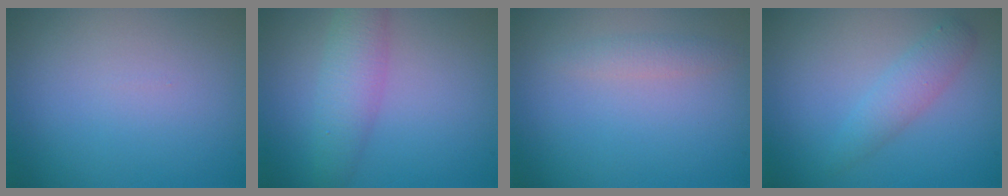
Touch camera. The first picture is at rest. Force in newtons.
{"total": 3.5, "press": 3.5, "slide": 0.1}
{"total": 1.2, "press": 1.2, "slide": 0.0}
{"total": 2.2, "press": 2.2, "slide": 0.1}